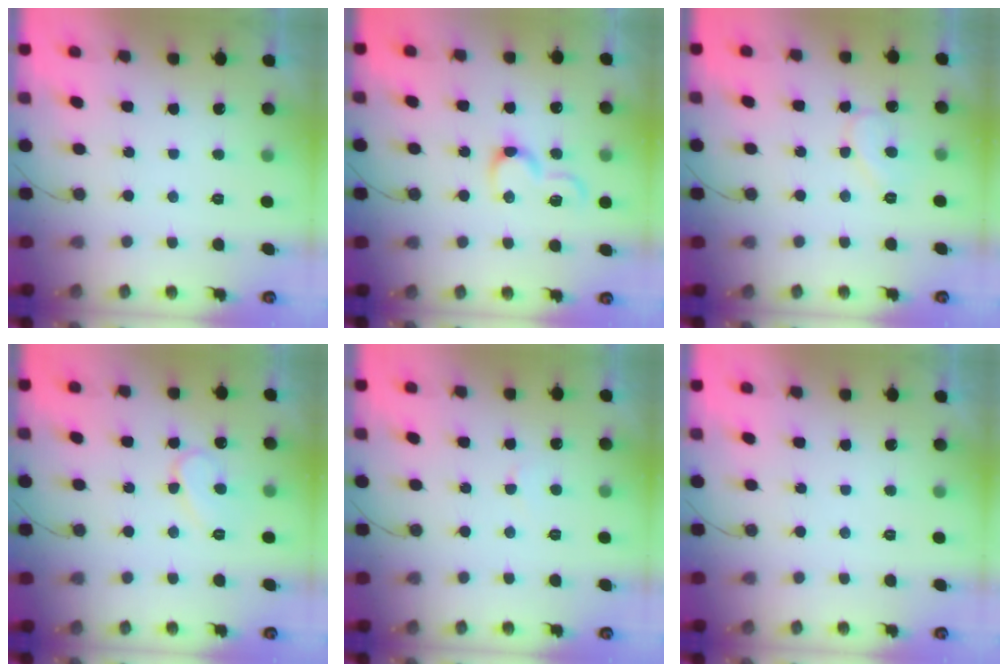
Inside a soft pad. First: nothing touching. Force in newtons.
{"total": 7.4, "press": 7.3, "slide": 0.8}
{"total": 8.1, "press": 8.1, "slide": 0.2}
{"total": 8.0, "press": 8.0, "slide": 0.8}
{"total": 2.4, "press": 2.4, "slide": 0.2}
{"total": 0.0}